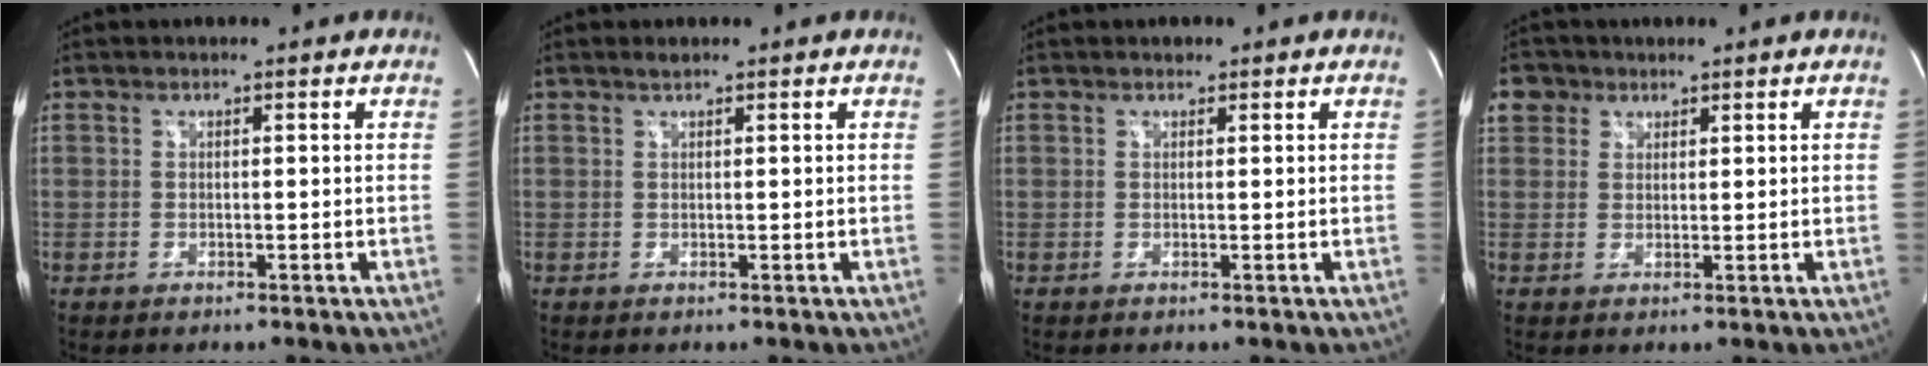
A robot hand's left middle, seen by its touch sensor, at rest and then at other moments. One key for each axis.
{"total": 0.6, "fx": 0.5, "fy": 0.0, "fz": 0.3, "tx": -0.011, "ty": 0.001, "tz": 0.013}
{"total": 0.6, "fx": 0.5, "fy": 0.3, "fz": 0.1, "tx": -0.007, "ty": 0.001, "tz": 0.007}
{"total": 3.6, "fx": 2.0, "fy": 3.0, "fz": 0.4, "tx": -0.007, "ty": 0.013, "tz": 0.036}